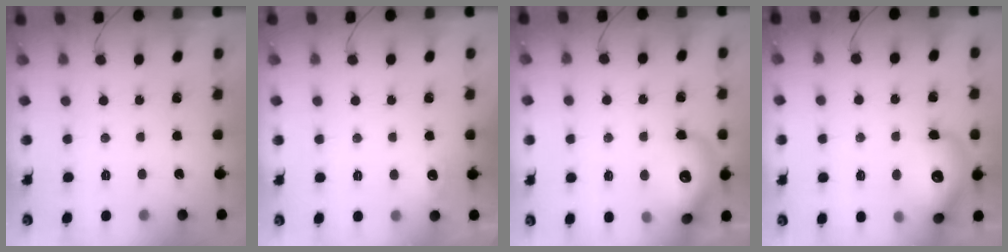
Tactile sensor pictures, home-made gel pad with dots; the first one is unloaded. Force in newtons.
{"total": 12.3, "press": 5.1, "slide": 11.2}
{"total": 17.7, "press": 17.6, "slide": 2.0}
{"total": 15.4, "press": 15.3, "slide": 1.7}